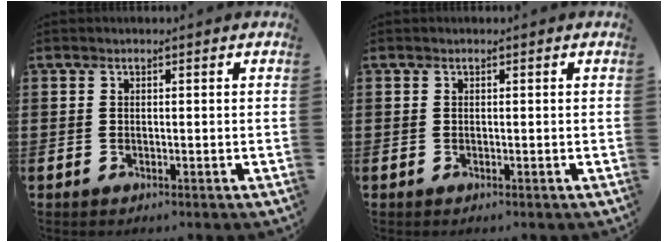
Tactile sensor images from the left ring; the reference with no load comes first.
{"total": 0.0}